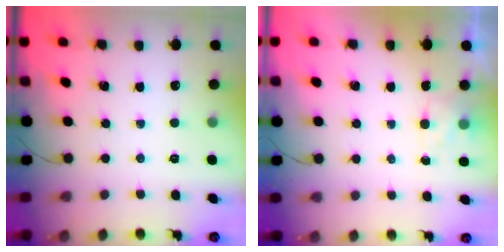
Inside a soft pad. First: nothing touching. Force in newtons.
{"total": 1.9, "press": 1.5, "slide": 1.2}